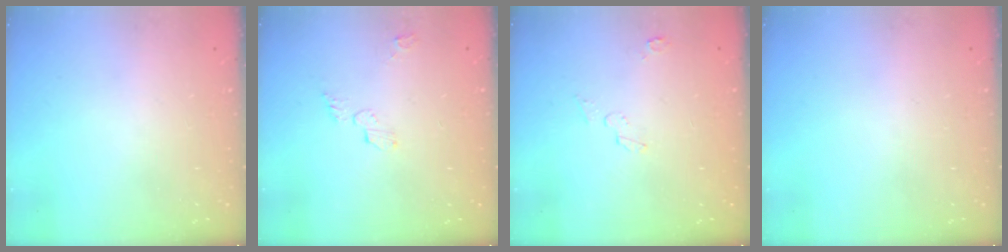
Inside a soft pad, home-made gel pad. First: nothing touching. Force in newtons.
{"total": 3.7, "press": 3.7, "slide": 0.4}
{"total": 3.4, "press": 3.4, "slide": 0.3}
{"total": 0.0}